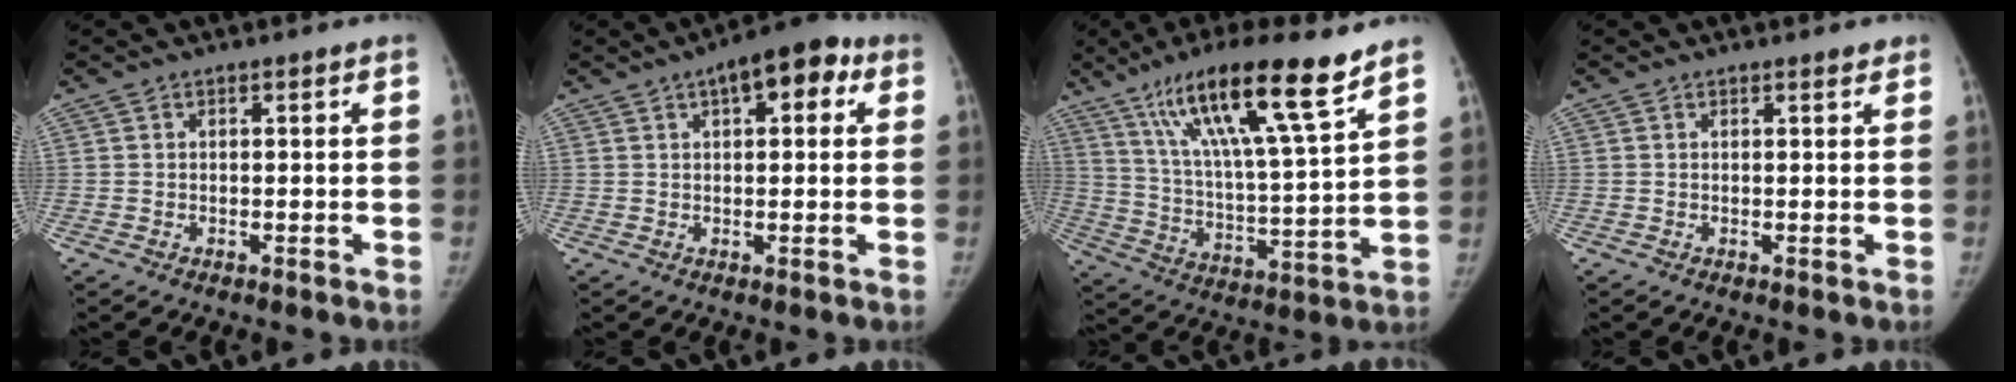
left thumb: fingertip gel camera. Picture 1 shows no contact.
{"total": 9.6, "force": [4.1, 4.5, 7.4], "torque": [-0.073, 0.014, 0.047]}
{"total": 20.1, "force": [13.0, 2.4, 15.1], "torque": [-0.249, -0.051, 0.229]}
{"total": 1.4, "force": [1.1, 0.5, 0.6], "torque": [-0.001, -0.004, 0.013]}